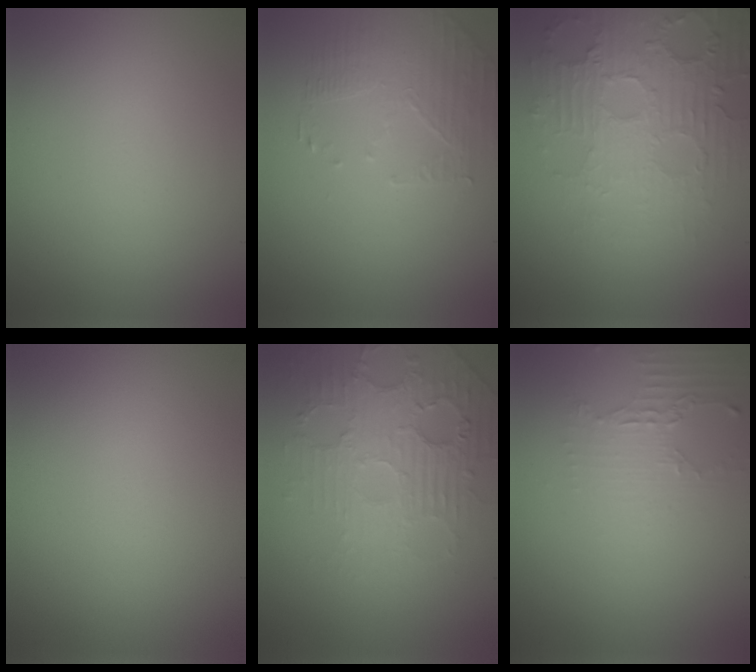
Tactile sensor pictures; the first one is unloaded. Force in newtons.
{"total": 1.9, "press": 1.5, "slide": 1.2}
{"total": 4.4, "press": 4.4, "slide": 0.5}
{"total": 0.0}
{"total": 4.1, "press": 3.8, "slide": 1.7}
{"total": 2.2, "press": 1.6, "slide": 1.5}